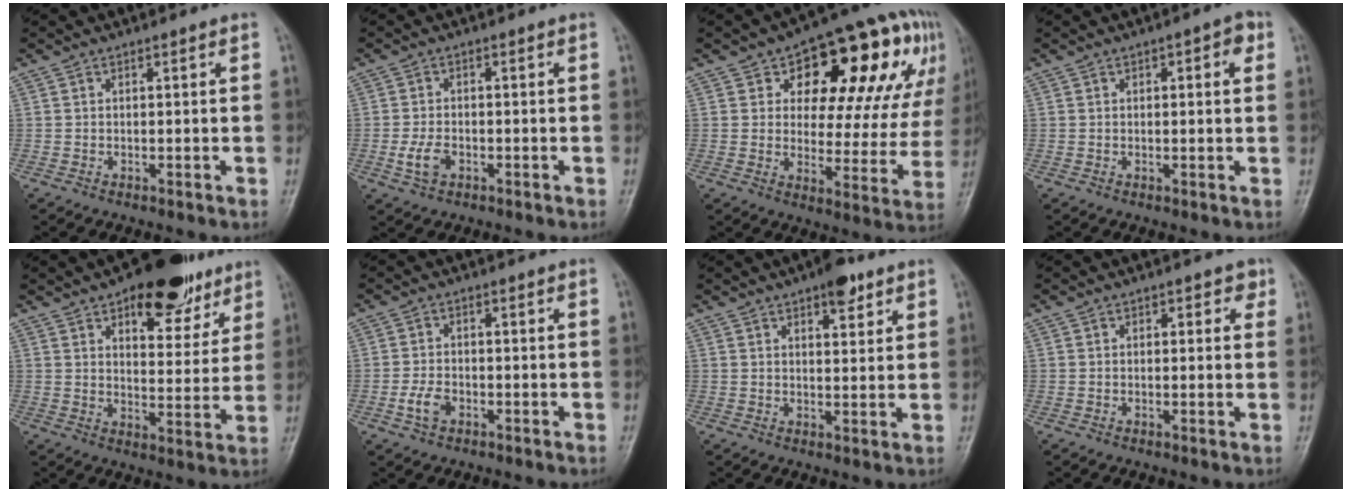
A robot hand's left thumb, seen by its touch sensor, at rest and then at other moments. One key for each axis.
{"total": 3.5, "fx": -1.5, "fy": 2.2, "fz": 2.2, "tx": -0.049, "ty": 0.004, "tz": -0.029}
{"total": 23.0, "fx": 9.4, "fy": 12.0, "fz": 17.3, "tx": -0.178, "ty": 0.007, "tz": 0.132}
{"total": 3.8, "fx": 1.3, "fy": 1.5, "fz": 3.2, "tx": -0.031, "ty": 0.006, "tz": 0.010}
{"total": 15.4, "fx": 9.6, "fy": 7.4, "fz": 9.5, "tx": -0.073, "ty": -0.040, "tz": 0.133}
{"total": 3.3, "fx": -1.7, "fy": 2.1, "fz": 1.9, "tx": -0.042, "ty": 0.008, "tz": -0.034}
{"total": 5.8, "fx": 3.7, "fy": 2.3, "fz": 3.8, "tx": -0.035, "ty": -0.016, "tz": 0.045}
{"total": 2.7, "fx": 1.1, "fy": 1.7, "fz": 1.9, "tx": -0.003, "ty": -0.001, "tz": 0.008}